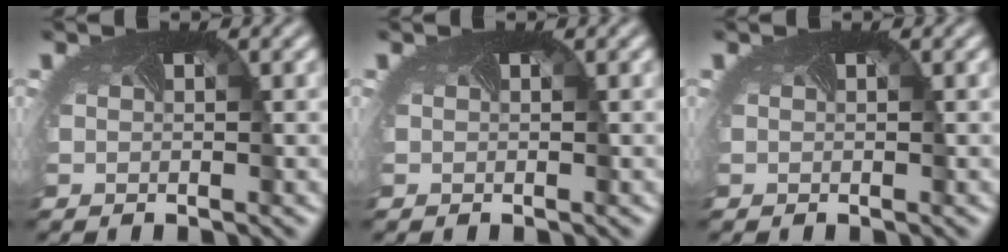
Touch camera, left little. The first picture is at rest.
{"total": 0.0}
{"total": 0.0}